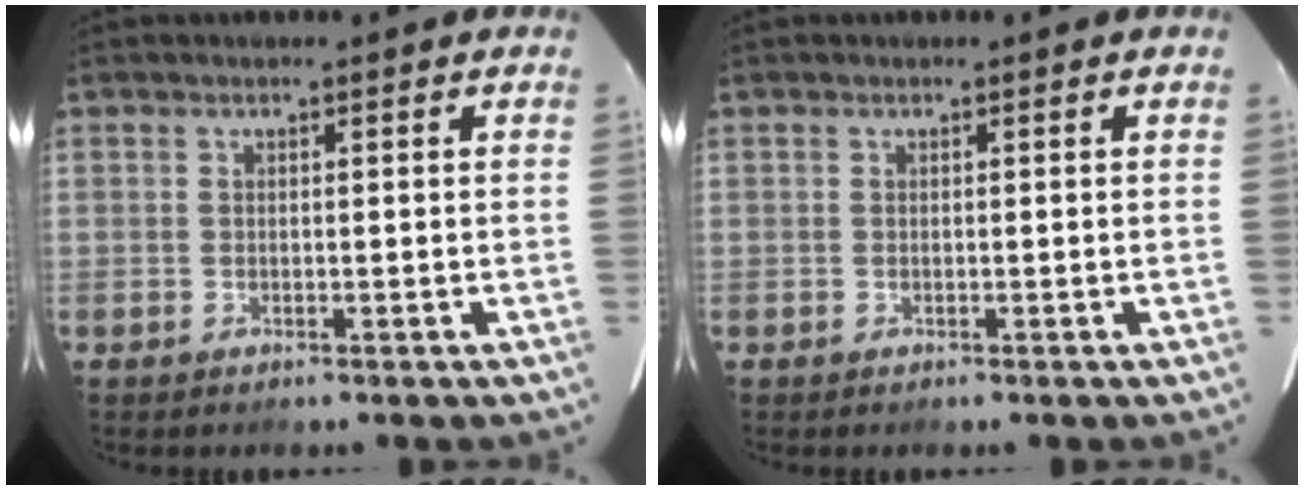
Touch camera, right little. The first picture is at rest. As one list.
[{"total": 0.0}]